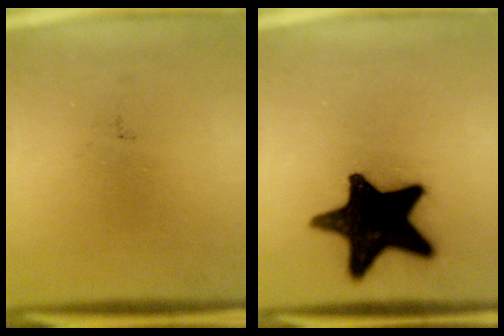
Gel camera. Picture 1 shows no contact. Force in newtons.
{"total": 19.8}